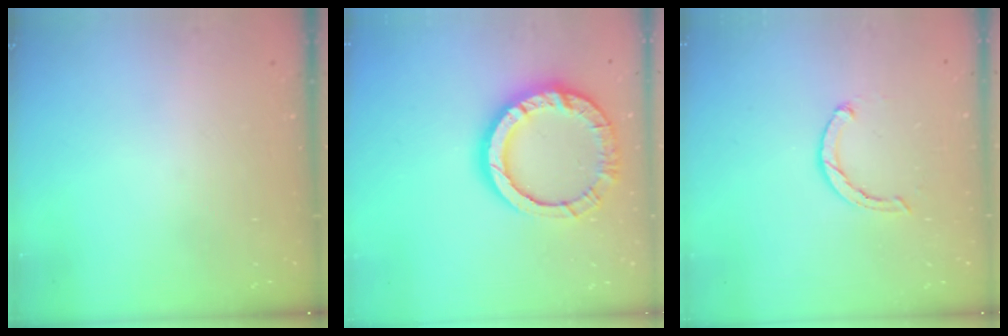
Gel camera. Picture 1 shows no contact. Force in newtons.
{"total": 16.2, "press": 16.2, "slide": 1.4}
{"total": 2.5, "press": 2.5, "slide": 0.4}